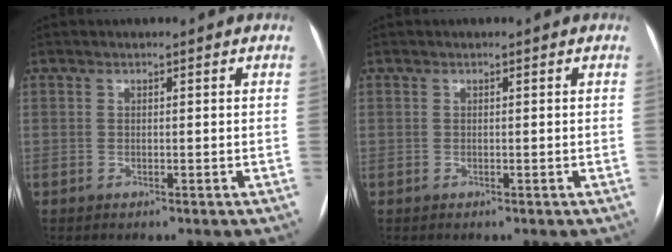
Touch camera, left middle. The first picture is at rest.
{"total": 0.0}